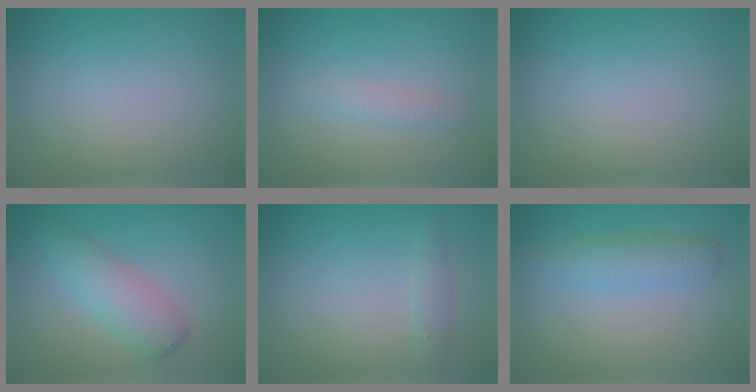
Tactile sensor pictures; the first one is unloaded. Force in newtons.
{"total": 1.2, "press": 1.2, "slide": 0.0}
{"total": 0.0}
{"total": 4.1, "press": 4.1, "slide": 0.0}
{"total": 1.1, "press": 1.1, "slide": 0.0}
{"total": 2.9, "press": 2.9, "slide": 0.1}